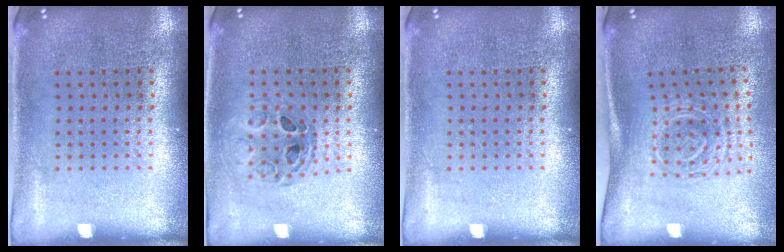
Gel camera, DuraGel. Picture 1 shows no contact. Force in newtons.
{"total": 0.8, "press": 0.8, "slide": 0.0}
{"total": 0.0}
{"total": 1.7, "press": 1.2, "slide": 1.2}